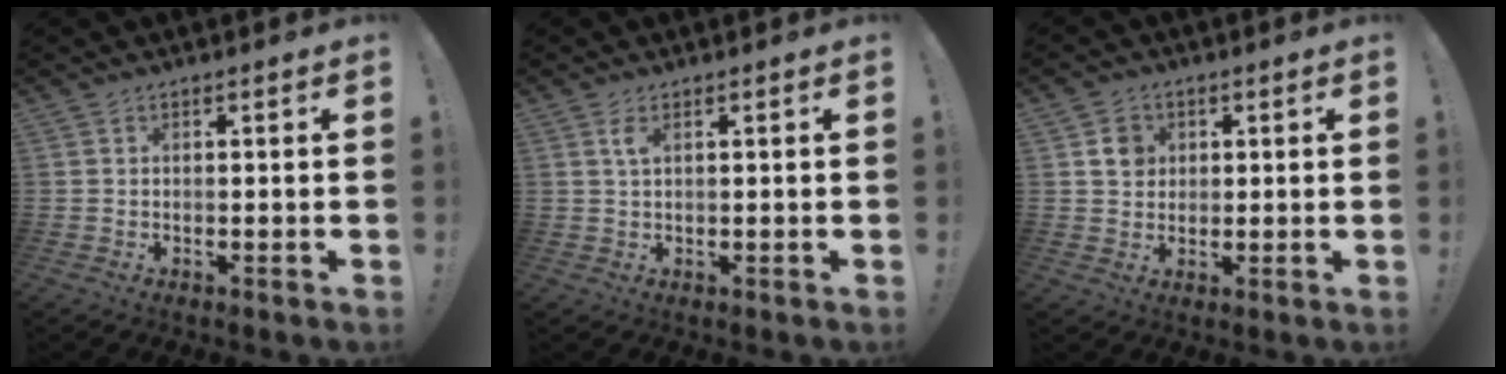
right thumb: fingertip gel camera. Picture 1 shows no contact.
{"total": 1.6, "force": [0.3, 0.4, 1.5], "torque": [-0.023, 0.000, 0.002]}
{"total": 5.5, "force": [1.9, 5.0, 1.5], "torque": [-0.002, -0.008, 0.033]}